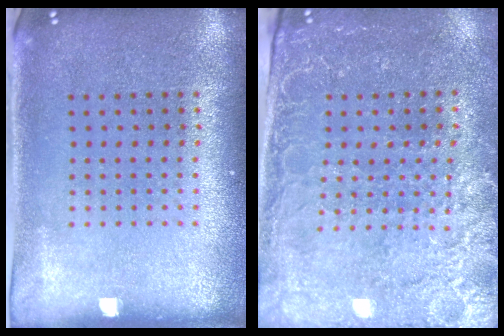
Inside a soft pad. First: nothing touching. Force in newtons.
{"total": 2.9, "press": 2.8, "slide": 0.8}